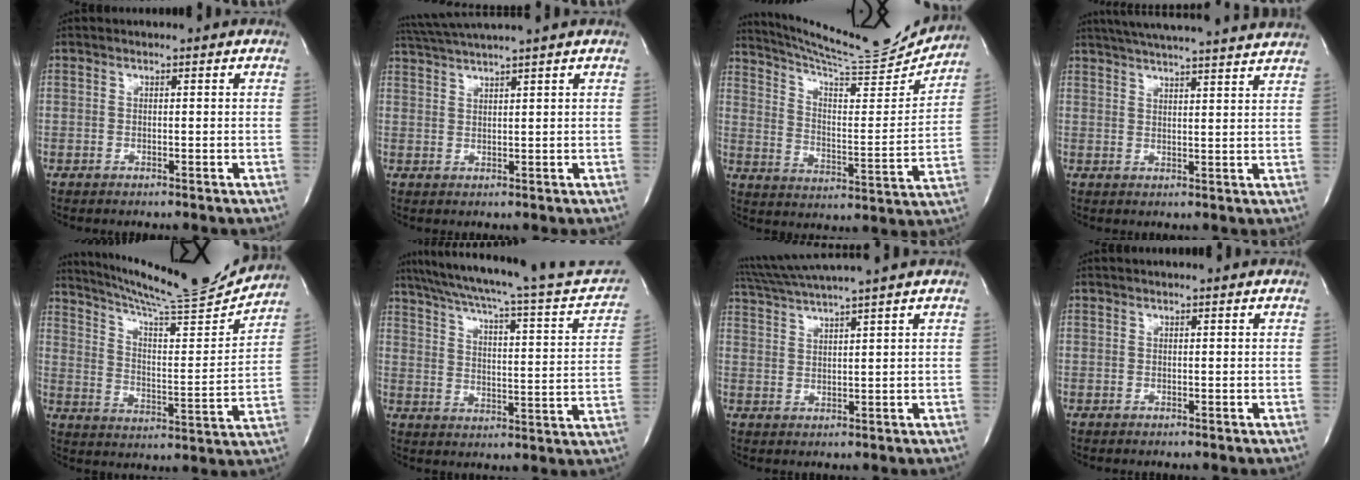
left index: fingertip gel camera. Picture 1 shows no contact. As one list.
[{"total": 6.8, "force": [5.9, -1.8, 2.8], "torque": [-0.048, 0.015, 0.101]}, {"total": 19.4, "force": [18.5, 0.9, 5.7], "torque": [-0.102, -0.053, 0.266]}, {"total": 20.7, "force": [18.8, 0.6, 8.5], "torque": [-0.143, 0.009, 0.247]}, {"total": 18.4, "force": [17.5, -0.1, 5.6], "torque": [-0.101, -0.054, 0.255]}, {"total": 27.6, "force": [24.4, 3.0, 12.7], "torque": [-0.196, -0.038, 0.308]}, {"total": 9.1, "force": [7.8, -1.9, 4.3], "torque": [-0.081, 0.014, 0.128]}, {"total": 1.0, "force": [0.9, -0.1, 0.4], "torque": [-0.006, 0.010, 0.013]}]